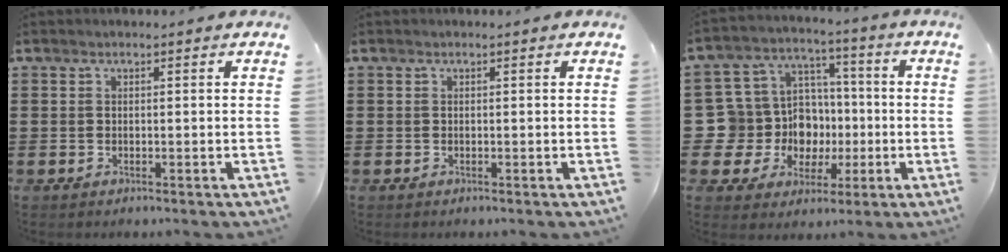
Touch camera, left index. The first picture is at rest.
{"total": 0.0}
{"total": 11.1, "force": [-0.9, 10.7, 2.9], "torque": [-0.110, -0.003, -0.004]}